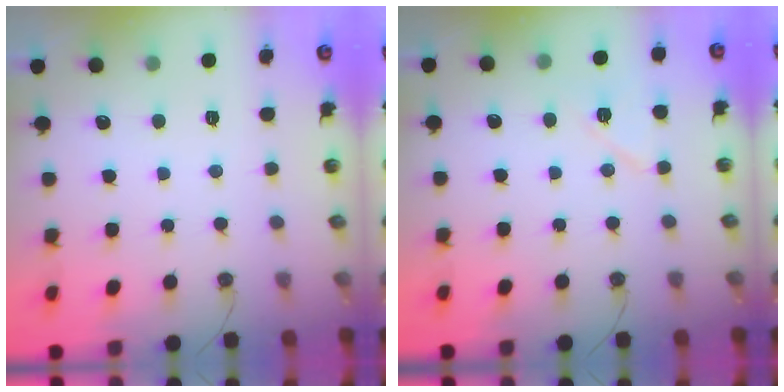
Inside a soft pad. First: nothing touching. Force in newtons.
{"total": 7.5, "press": 7.3, "slide": 1.8}